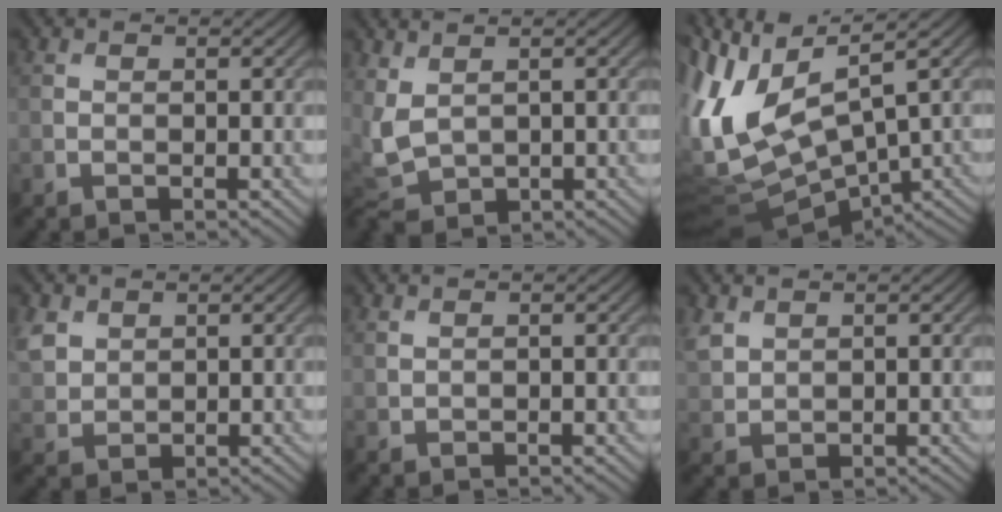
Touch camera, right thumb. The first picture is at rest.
{"total": 4.2, "force": [1.6, 2.5, 2.9], "torque": [-0.094, -0.005, 0.036]}
{"total": 14.6, "force": [1.7, 6.0, 13.2], "torque": [-0.308, 0.003, 0.054]}
{"total": 3.9, "force": [1.9, 3.0, 1.7], "torque": [-0.055, 0.003, 0.042]}
{"total": 0.5, "force": [0.5, 0.1, 0.2], "torque": [-0.008, 0.001, 0.012]}
{"total": 2.7, "force": [1.6, 1.8, 1.2], "torque": [-0.037, 0.001, 0.038]}